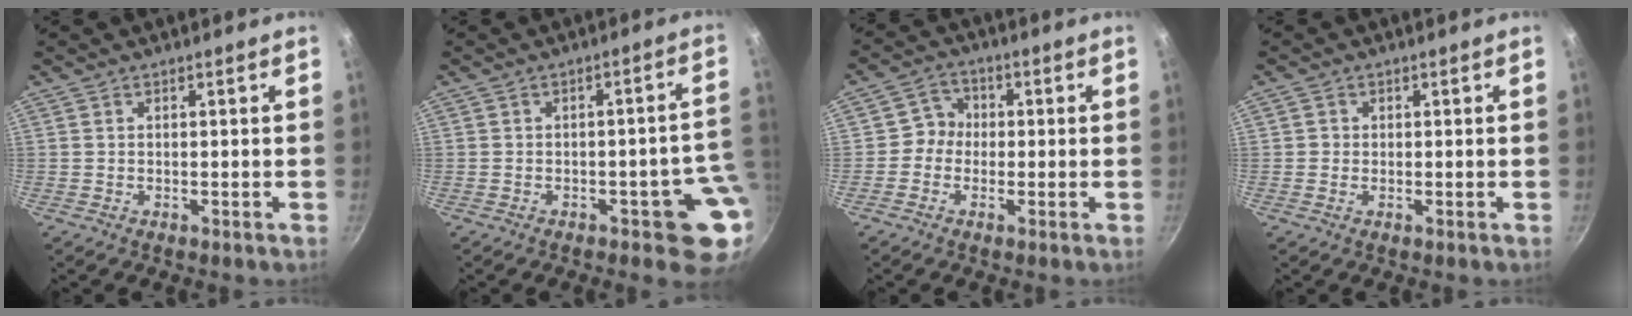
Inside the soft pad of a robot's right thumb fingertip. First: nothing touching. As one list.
[{"total": 7.9, "force": [-2.2, 3.8, 6.6], "torque": [-0.013, 0.028, -0.025]}, {"total": 4.3, "force": [-0.5, 4.1, 1.3], "torque": [0.012, 0.013, -0.022]}, {"total": 1.1, "force": [0.0, 1.1, 0.2], "torque": [0.001, 0.000, -0.004]}]